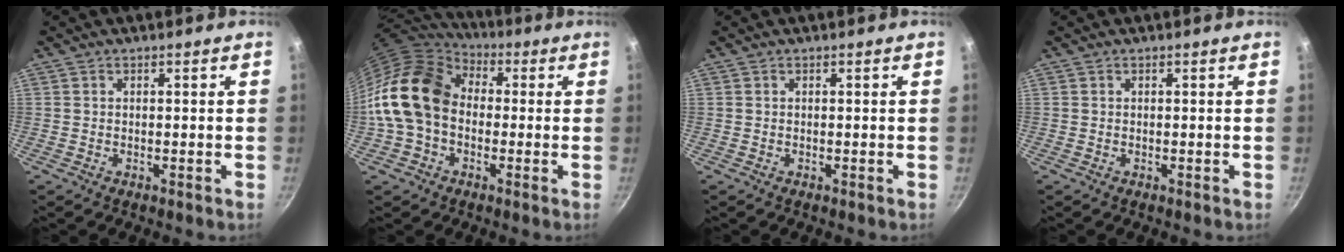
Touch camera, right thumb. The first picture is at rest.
{"total": 16.9, "force": [-0.3, 12.6, 11.3], "torque": [-0.190, 0.039, -0.020]}
{"total": 0.0}
{"total": 0.0}